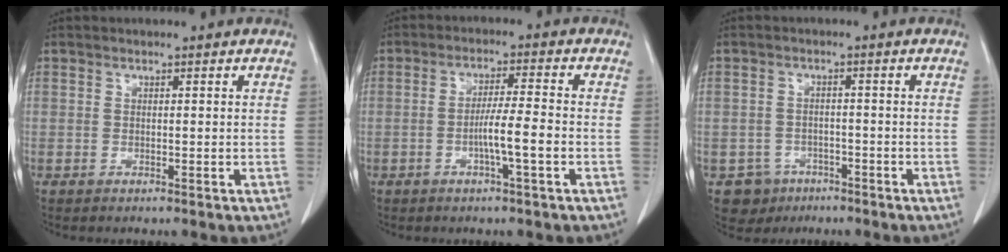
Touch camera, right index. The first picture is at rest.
{"total": 5.3, "force": [-1.6, -0.3, 5.0], "torque": [-0.090, 0.002, -0.028]}
{"total": 4.5, "force": [-2.6, 3.7, 0.1], "torque": [-0.002, 0.010, -0.036]}